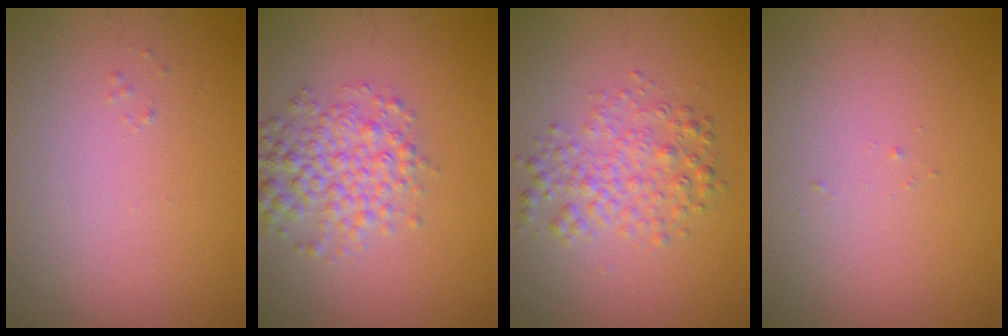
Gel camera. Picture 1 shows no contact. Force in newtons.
{"total": 4.0, "press": 4.0, "slide": 0.1}
{"total": 3.1, "press": 3.1, "slide": 0.0}
{"total": 0.0}